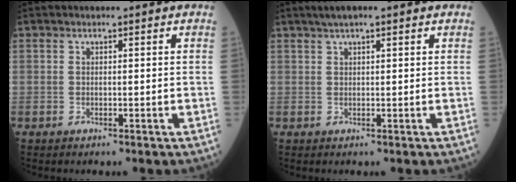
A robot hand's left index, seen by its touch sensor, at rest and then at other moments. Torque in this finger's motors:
{"motor_torque": [-0.74, 0.11, -0.55, -0.06]}